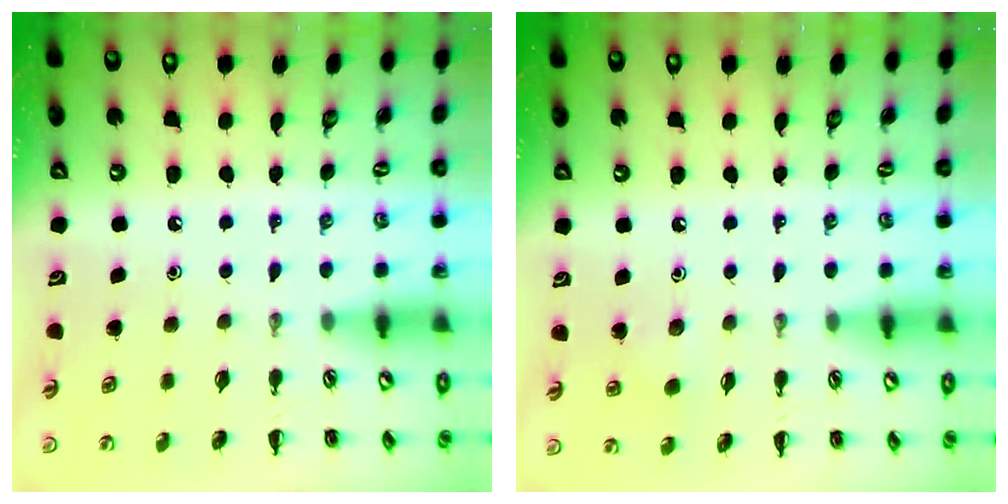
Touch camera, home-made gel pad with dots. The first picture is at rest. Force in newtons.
{"total": 2.4, "press": 2.3, "slide": 0.8}